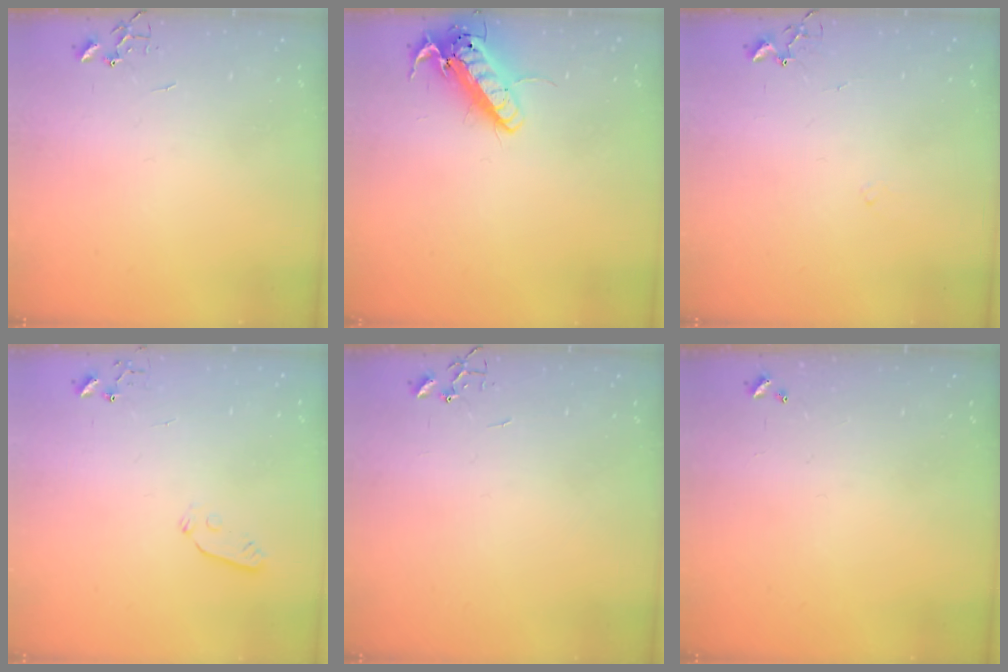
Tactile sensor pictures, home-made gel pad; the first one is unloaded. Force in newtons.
{"total": 14.9, "press": 14.7, "slide": 2.8}
{"total": 6.5, "press": 6.5, "slide": 0.7}
{"total": 3.7, "press": 3.7, "slide": 0.4}
{"total": 0.0}
{"total": 0.0}